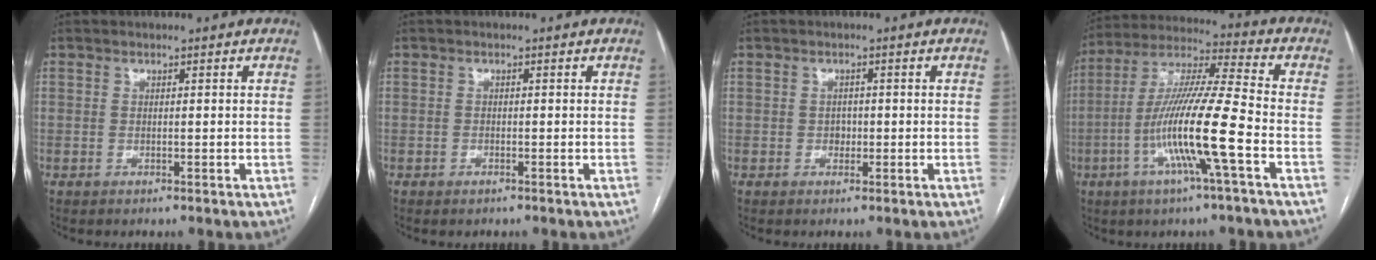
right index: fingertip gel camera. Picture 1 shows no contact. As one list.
[{"total": 0.6, "force": [-0.4, 0.3, 0.3], "torque": [-0.008, 0.000, -0.003]}, {"total": 1.3, "force": [-0.3, 1.0, 0.7], "torque": [-0.009, 0.004, -0.003]}, {"total": 15.3, "force": [-4.7, -0.4, 14.5], "torque": [-0.285, -0.003, -0.095]}]